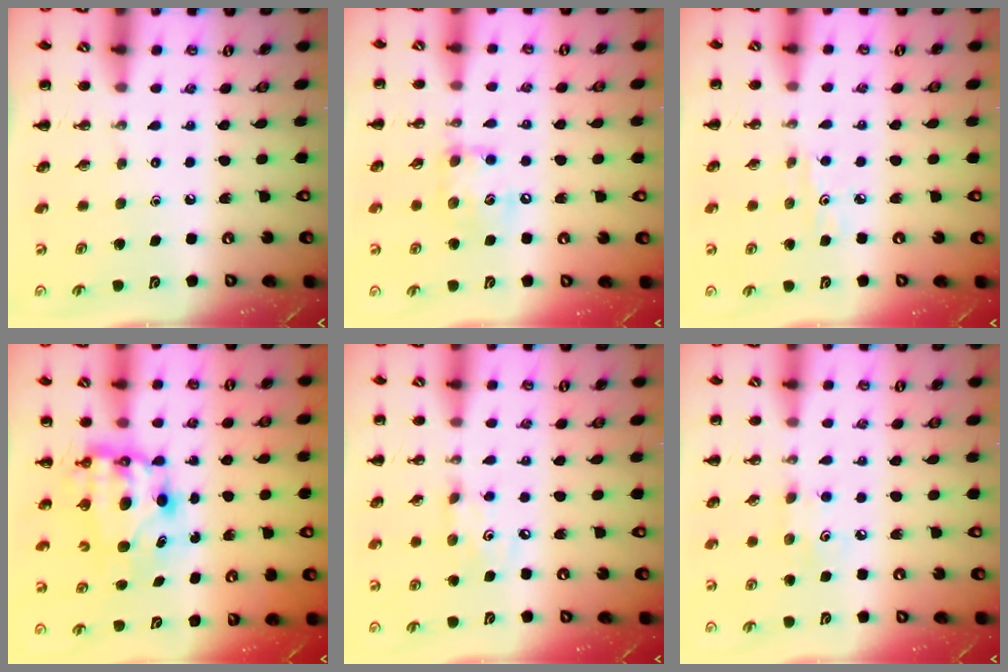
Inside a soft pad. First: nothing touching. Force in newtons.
{"total": 10.3, "press": 10.3, "slide": 1.3}
{"total": 4.0, "press": 3.7, "slide": 1.4}
{"total": 7.3, "press": 7.0, "slide": 2.1}
{"total": 4.1, "press": 4.0, "slide": 0.6}
{"total": 4.4, "press": 4.3, "slide": 0.9}